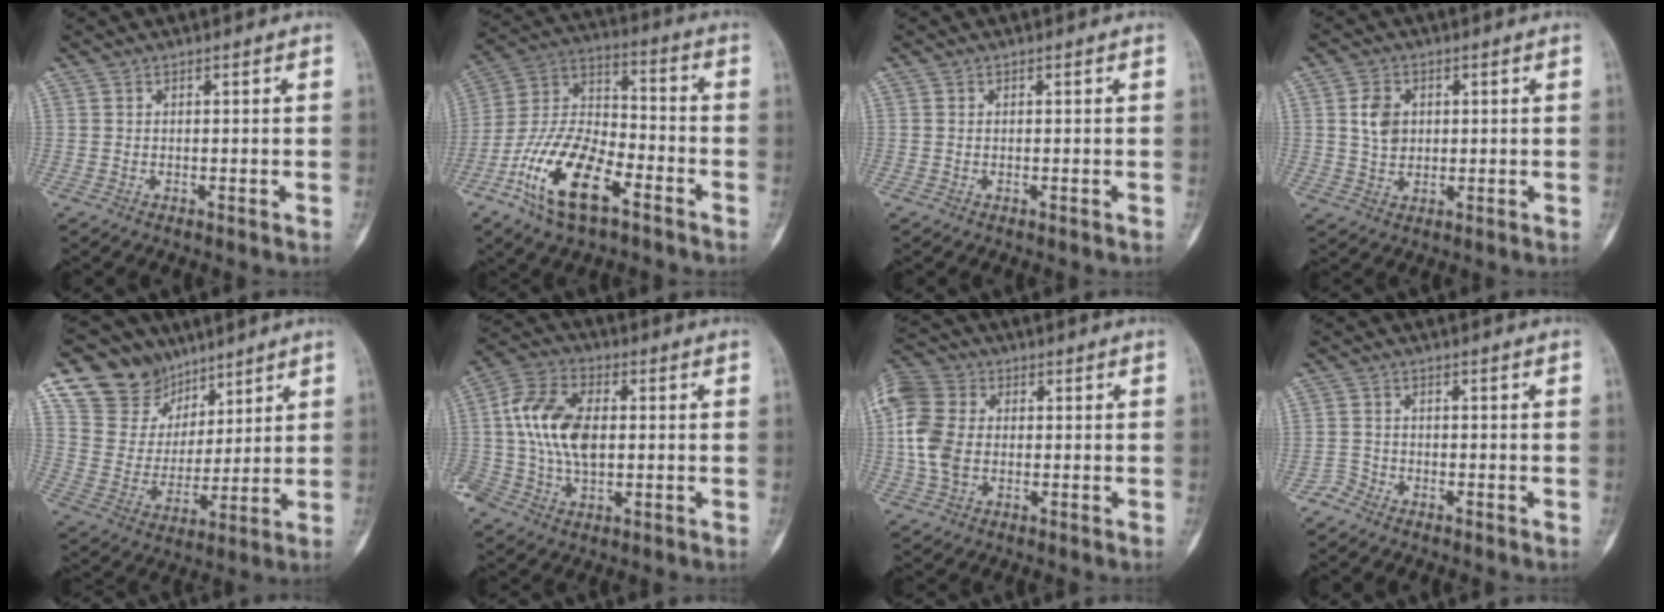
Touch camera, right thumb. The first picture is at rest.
{"total": 18.4, "force": [-9.4, 8.3, 13.5], "torque": [-0.257, 0.055, -0.178]}
{"total": 0.0}
{"total": 5.3, "force": [1.1, 4.0, 3.3], "torque": [-0.045, -0.008, 0.021]}
{"total": 15.6, "force": [10.4, 11.2, 3.0], "torque": [-0.013, -0.044, 0.201]}
{"total": 13.5, "force": [0.5, 8.2, 10.7], "torque": [-0.207, 0.021, 0.006]}
{"total": 11.0, "force": [0.0, 8.1, 7.6], "torque": [-0.162, 0.015, -0.008]}
{"total": 5.7, "force": [-4.6, 3.3, -0.2], "torque": [0.026, 0.033, -0.104]}